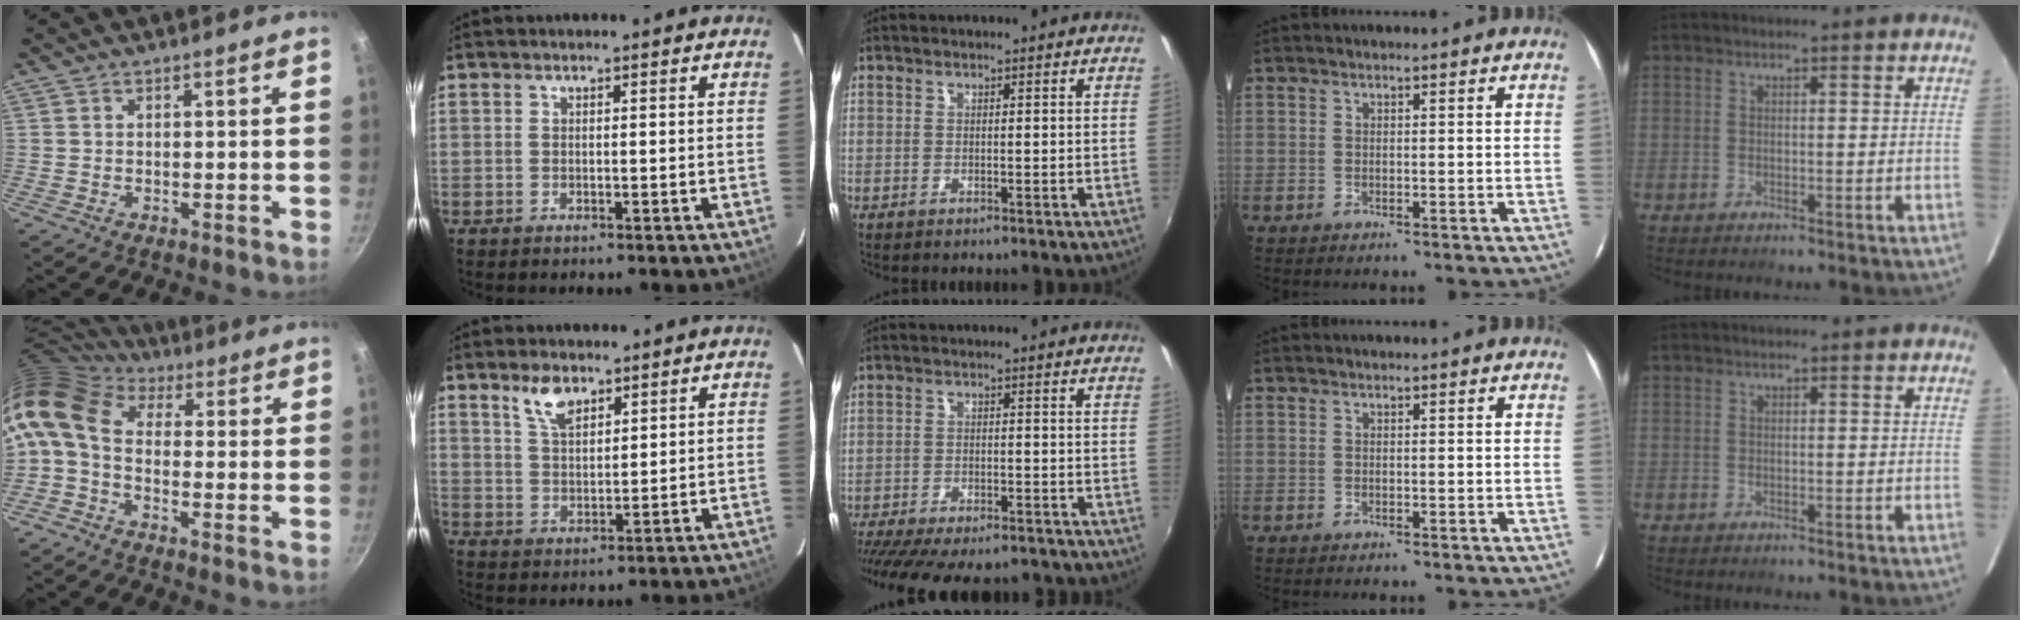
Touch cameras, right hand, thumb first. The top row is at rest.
{"thumb": {"total": 12.2, "force": [1.1, 7.8, 9.3], "torque": [-0.190, 0.026, 0.000]}, "index": {"total": 5.8, "force": [4.0, 2.7, 3.3], "torque": [-0.057, 0.002, 0.077]}, "middle": {"total": 17.0, "force": [-14.5, 4.6, 7.7], "torque": [-0.163, -0.031, -0.208]}}